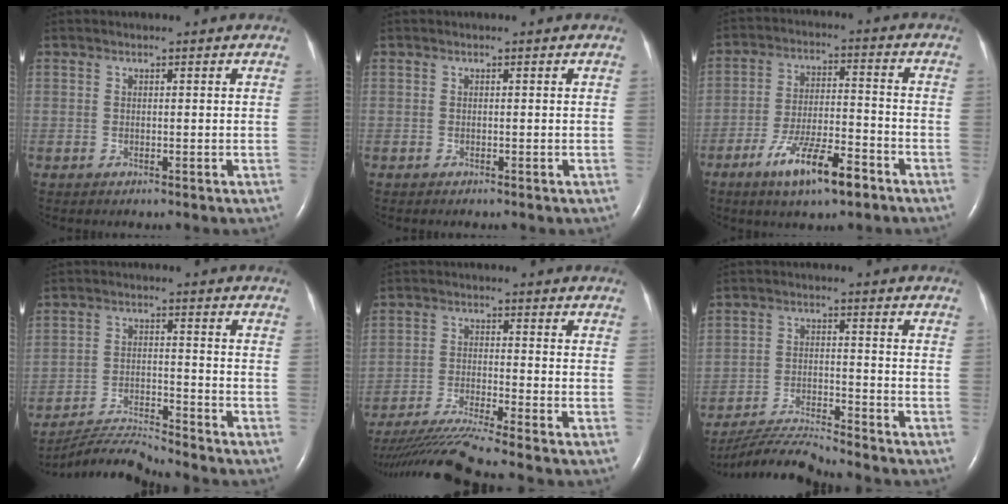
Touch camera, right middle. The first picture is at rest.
{"total": 0.0}
{"total": 10.5, "force": [-6.5, 2.2, 8.0], "torque": [-0.142, -0.006, -0.111]}
{"total": 7.6, "force": [-7.4, -1.9, 0.3], "torque": [-0.009, -0.005, -0.136]}
{"total": 9.8, "force": [-8.6, -2.6, 4.0], "torque": [-0.067, -0.029, -0.153]}
{"total": 8.1, "force": [-7.9, -1.6, 0.9], "torque": [-0.019, -0.009, -0.147]}